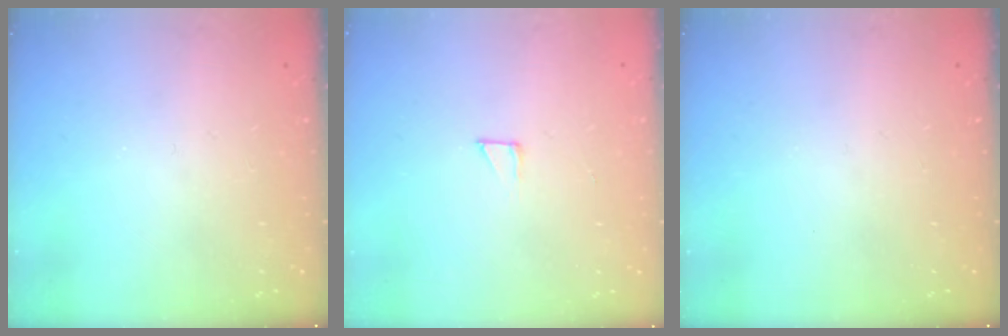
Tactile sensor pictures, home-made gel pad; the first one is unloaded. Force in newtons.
{"total": 2.3, "press": 2.3, "slide": 0.2}
{"total": 0.0}